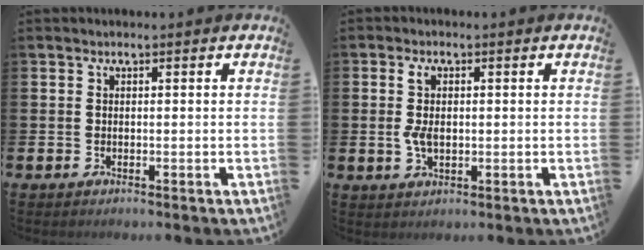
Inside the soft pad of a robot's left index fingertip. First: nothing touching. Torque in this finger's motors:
{"motor_torque": [0.33, 0.19, 0.15, 0.08]}